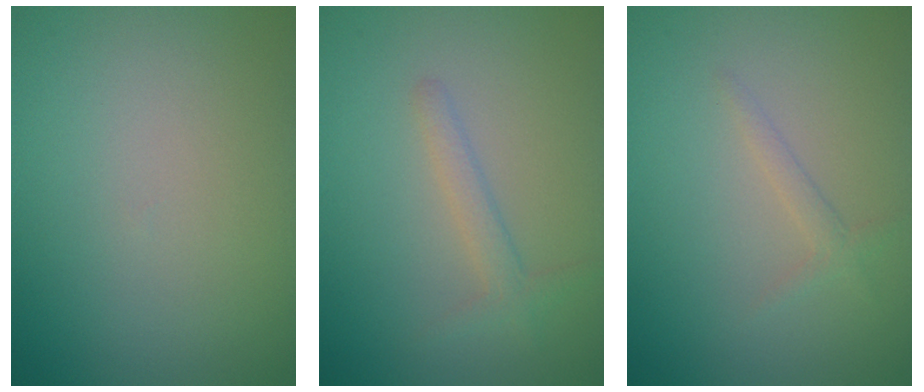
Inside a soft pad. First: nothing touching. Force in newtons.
{"total": 1.7, "press": 1.7, "slide": 0.1}
{"total": 1.1, "press": 1.1, "slide": 0.1}